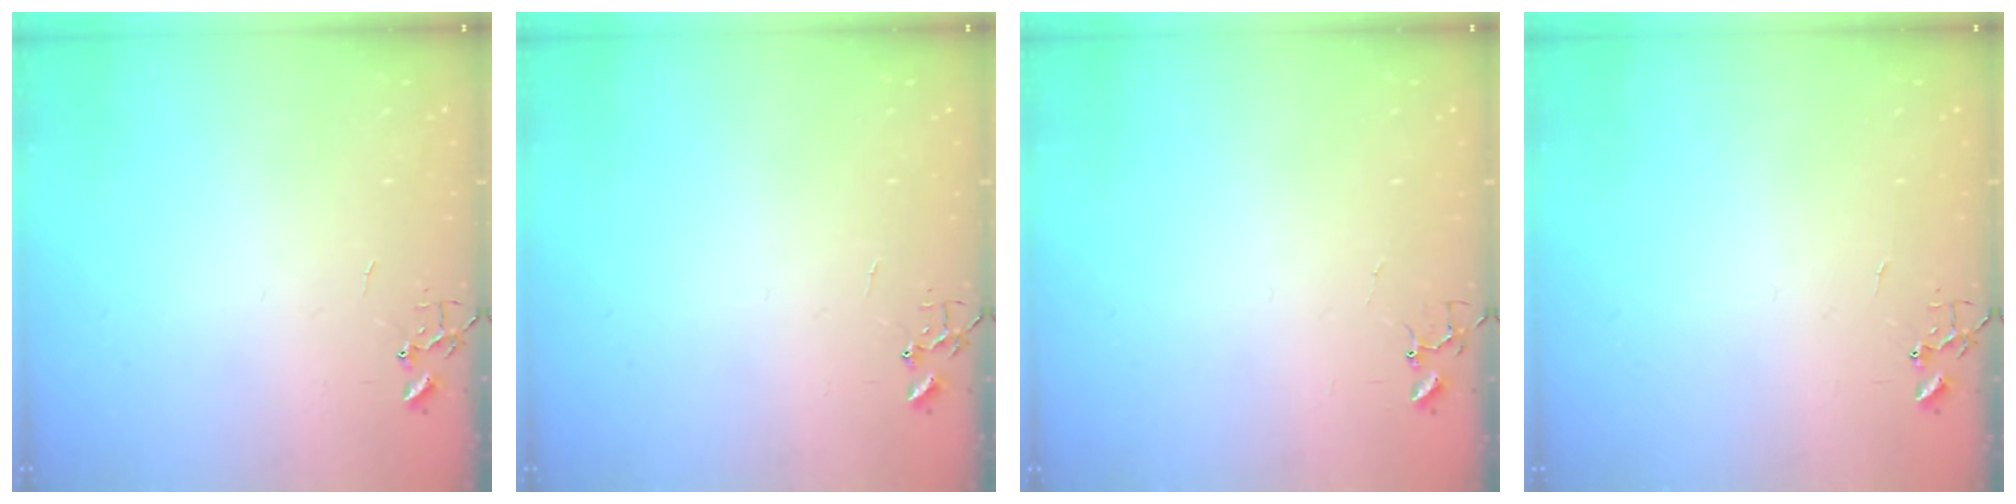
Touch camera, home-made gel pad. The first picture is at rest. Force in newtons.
{"total": 0.0}
{"total": 3.7, "press": 3.7, "slide": 0.3}
{"total": 0.0}